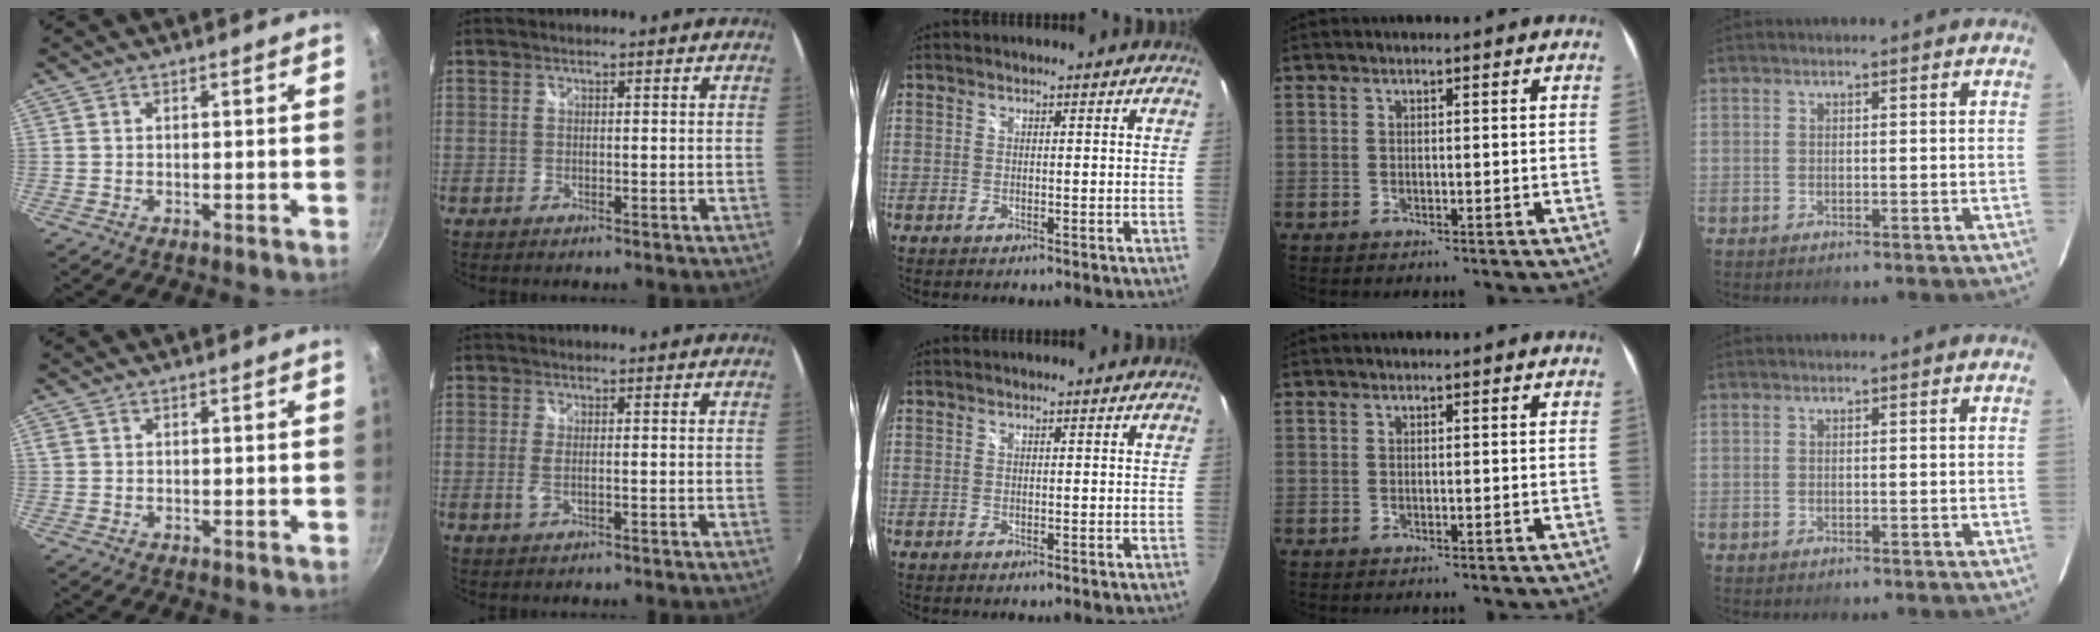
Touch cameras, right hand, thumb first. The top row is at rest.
{"thumb": {"total": 0.8, "force": [0.3, 0.6, 0.4], "torque": [-0.009, 0.003, 0.006]}, "index": {"total": 2.1, "force": [-0.4, 0.5, 2.0], "torque": [-0.041, -0.004, -0.005]}}